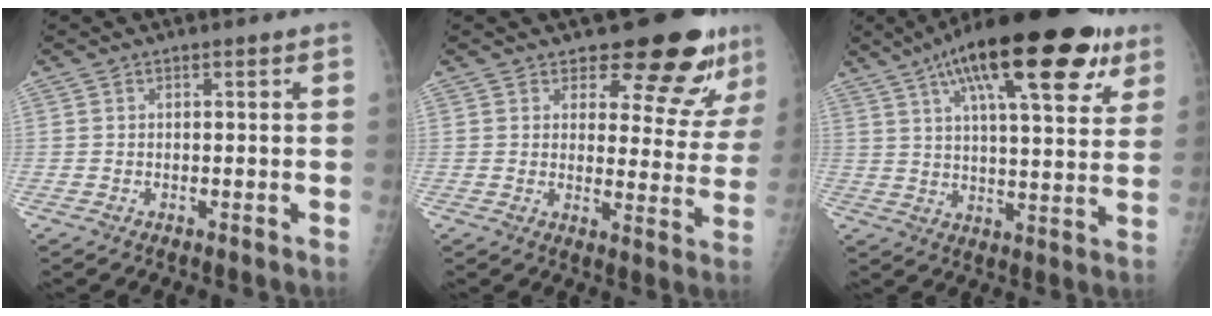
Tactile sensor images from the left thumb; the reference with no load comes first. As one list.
[{"total": 12.6, "force": [10.5, 4.5, 5.4], "torque": [-0.027, -0.082, 0.121]}, {"total": 23.0, "force": [12.2, 7.4, 18.1], "torque": [-0.259, -0.013, 0.182]}]